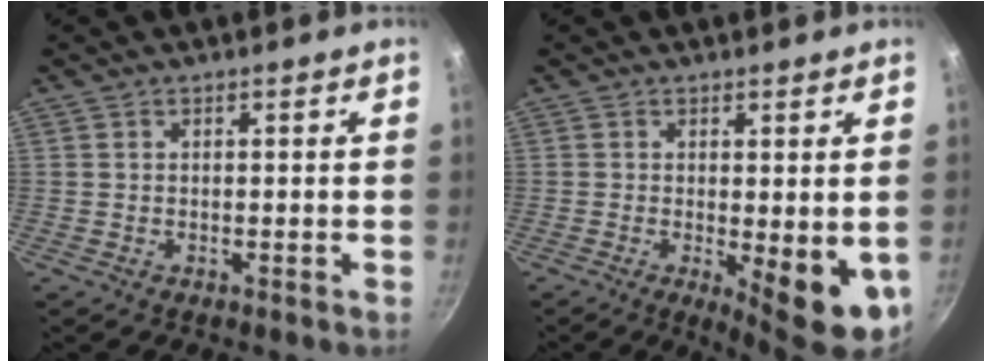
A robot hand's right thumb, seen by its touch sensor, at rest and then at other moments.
{"total": 9.4, "force": [-1.5, 3.0, 8.8], "torque": [-0.101, -0.009, -0.008]}